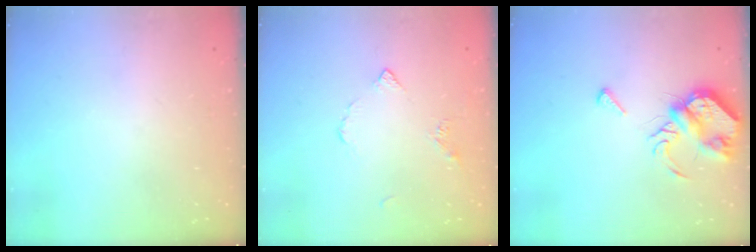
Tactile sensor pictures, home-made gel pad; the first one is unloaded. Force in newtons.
{"total": 3.5, "press": 3.4, "slide": 0.7}
{"total": 7.7, "press": 7.6, "slide": 1.0}